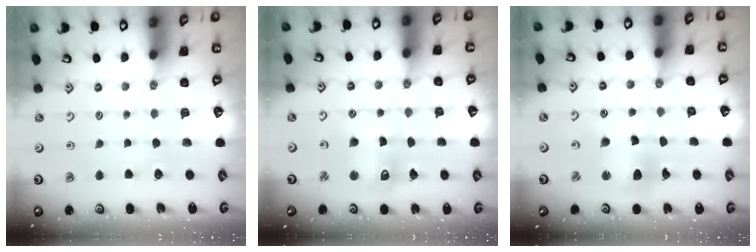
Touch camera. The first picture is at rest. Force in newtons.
{"total": 8.2, "press": 8.0, "slide": 1.6}
{"total": 9.2, "press": 9.2, "slide": 0.8}